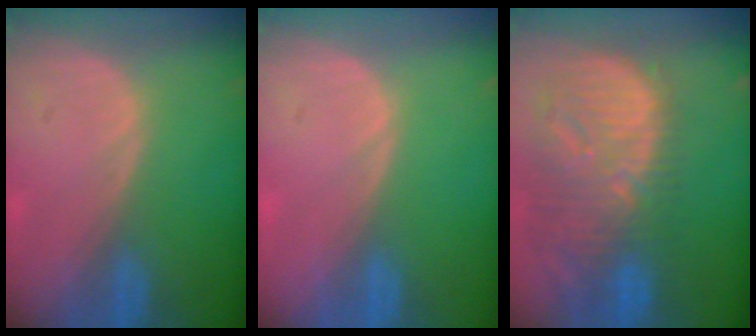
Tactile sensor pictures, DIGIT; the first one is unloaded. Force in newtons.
{"total": 0.0}
{"total": 13.3, "press": 11.6, "slide": 6.5}